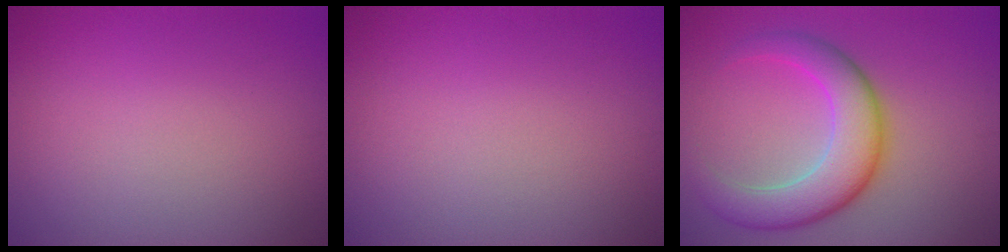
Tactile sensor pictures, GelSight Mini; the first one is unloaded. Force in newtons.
{"total": 0.0}
{"total": 6.7, "press": 6.7, "slide": 0.1}